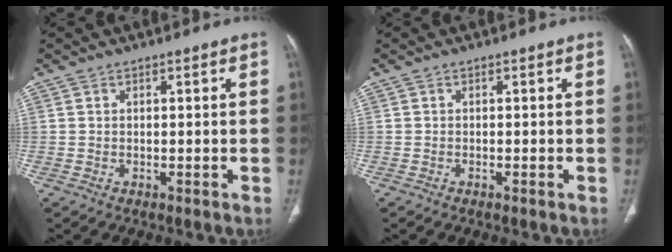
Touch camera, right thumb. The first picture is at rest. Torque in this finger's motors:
{"motor_torque": [2.73, 2.28, 0.15, -0.32, 0.09]}